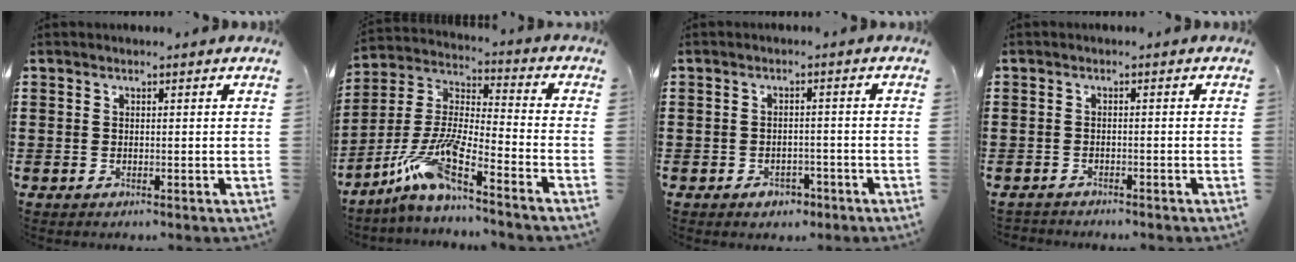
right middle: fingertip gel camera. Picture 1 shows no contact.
{"total": 9.9, "force": [-7.2, 0.4, 6.8], "torque": [-0.161, -0.025, -0.152]}
{"total": 2.0, "force": [-1.5, 1.2, 0.6], "torque": [-0.016, 0.001, -0.032]}
{"total": 1.4, "force": [-1.4, 0.2, -0.1], "torque": [-0.002, 0.002, -0.031]}